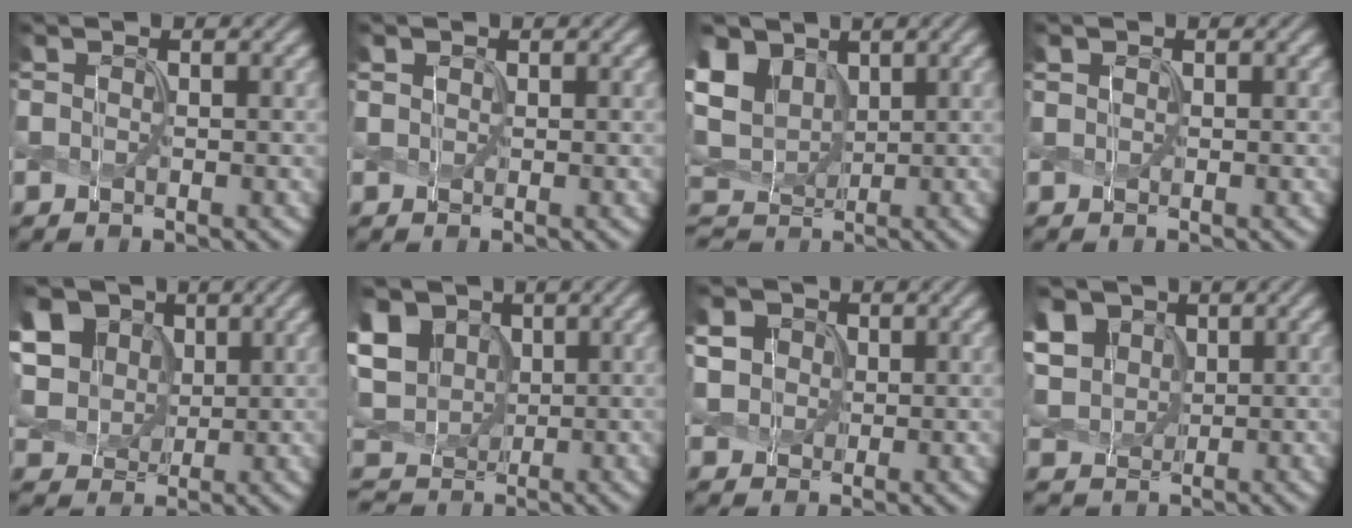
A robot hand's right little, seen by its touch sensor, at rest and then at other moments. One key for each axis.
{"total": 0.7, "fx": 0.4, "fy": 0.5, "fz": 0.1, "tx": -0.004, "ty": 0.001, "tz": 0.010}
{"total": 7.0, "fx": 2.2, "fy": 5.4, "fz": 3.8, "tx": -0.122, "ty": 0.018, "tz": 0.045}
{"total": 0.6, "fx": 0.3, "fy": 0.5, "fz": 0.1, "tx": -0.002, "ty": 0.002, "tz": 0.007}
{"total": 12.2, "fx": 4.6, "fy": 9.5, "fz": 6.0, "tx": -0.156, "ty": 0.025, "tz": 0.083}
{"total": 9.2, "fx": 2.3, "fy": 7.4, "fz": 4.9, "tx": -0.124, "ty": 0.024, "tz": 0.024}
{"total": 5.2, "fx": 1.8, "fy": 4.3, "fz": 2.3, "tx": -0.083, "ty": 0.018, "tz": 0.028}
{"total": 8.5, "fx": 2.8, "fy": 6.7, "fz": 4.4, "tx": -0.113, "ty": 0.021, "tz": 0.045}